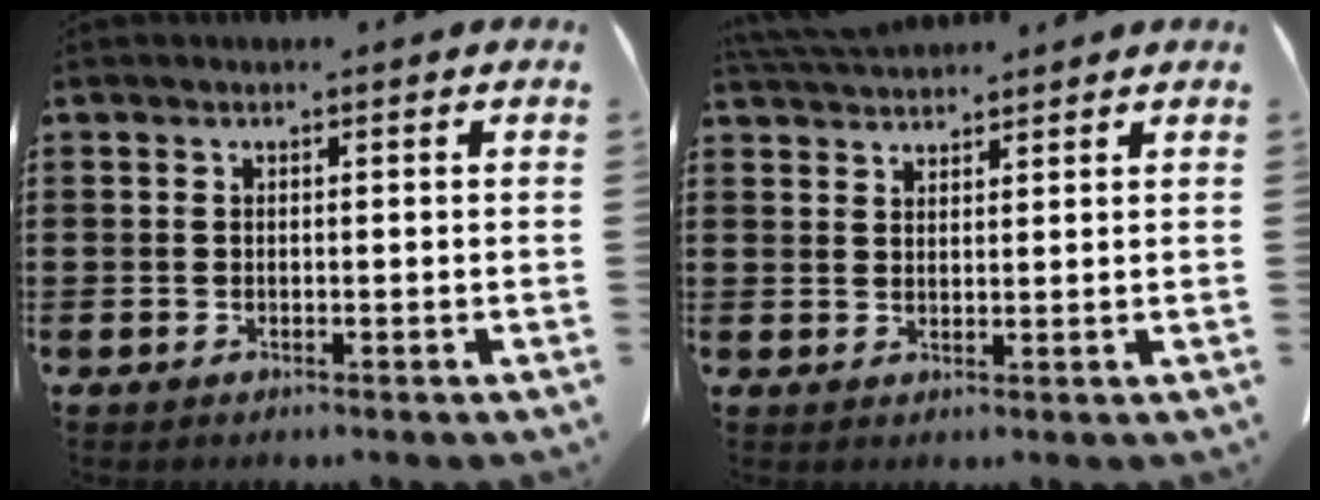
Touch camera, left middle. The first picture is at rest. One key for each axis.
{"total": 3.3, "fx": 3.2, "fy": 0.4, "fz": 0.6, "tx": -0.020, "ty": -0.004, "tz": 0.062}